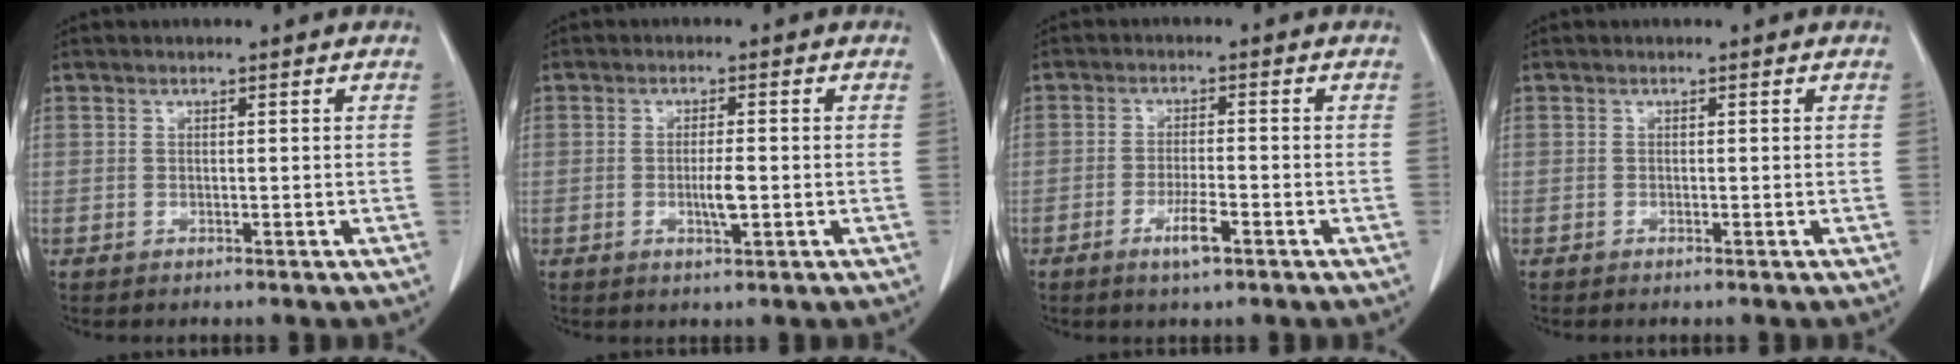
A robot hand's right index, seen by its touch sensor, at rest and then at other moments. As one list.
[{"total": 3.2, "force": [-0.6, 0.5, 3.1], "torque": [-0.060, -0.004, -0.009]}, {"total": 4.0, "force": [-2.2, 0.4, 3.4], "torque": [-0.065, -0.003, -0.039]}, {"total": 0.0}]